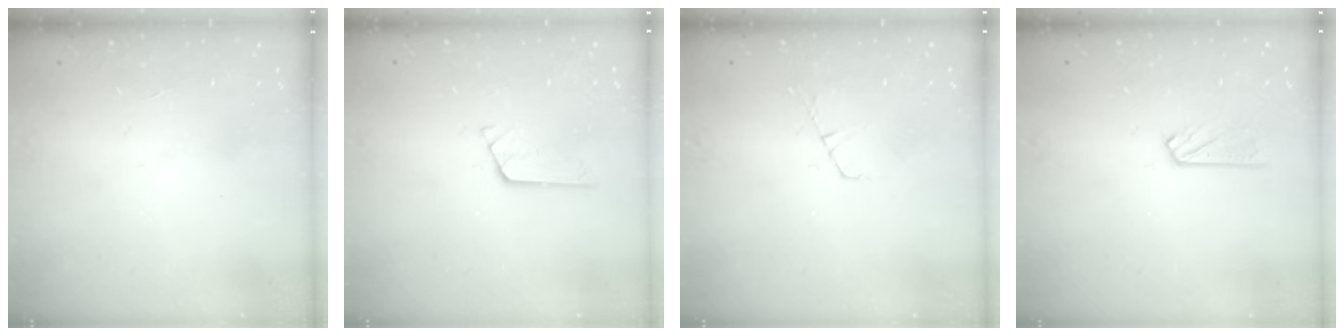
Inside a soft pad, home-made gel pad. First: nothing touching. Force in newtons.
{"total": 2.6, "press": 2.6, "slide": 0.3}
{"total": 3.6, "press": 3.6, "slide": 0.3}
{"total": 4.7, "press": 4.7, "slide": 0.4}